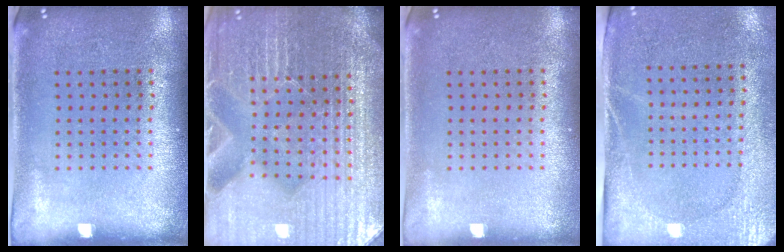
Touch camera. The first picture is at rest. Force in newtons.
{"total": 5.5, "press": 5.1, "slide": 2.2}
{"total": 0.0}
{"total": 2.7, "press": 2.3, "slide": 1.4}